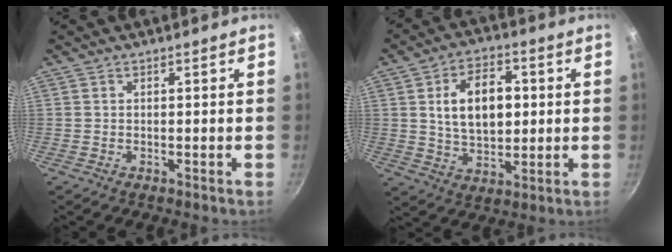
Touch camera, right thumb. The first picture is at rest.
{"total": 12.7, "force": [1.9, 8.0, 9.7], "torque": [-0.133, -0.001, 0.033]}